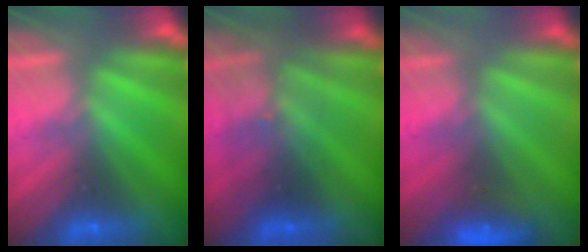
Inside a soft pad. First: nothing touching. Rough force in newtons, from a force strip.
{"total": 2.9}
{"total": 3.0}